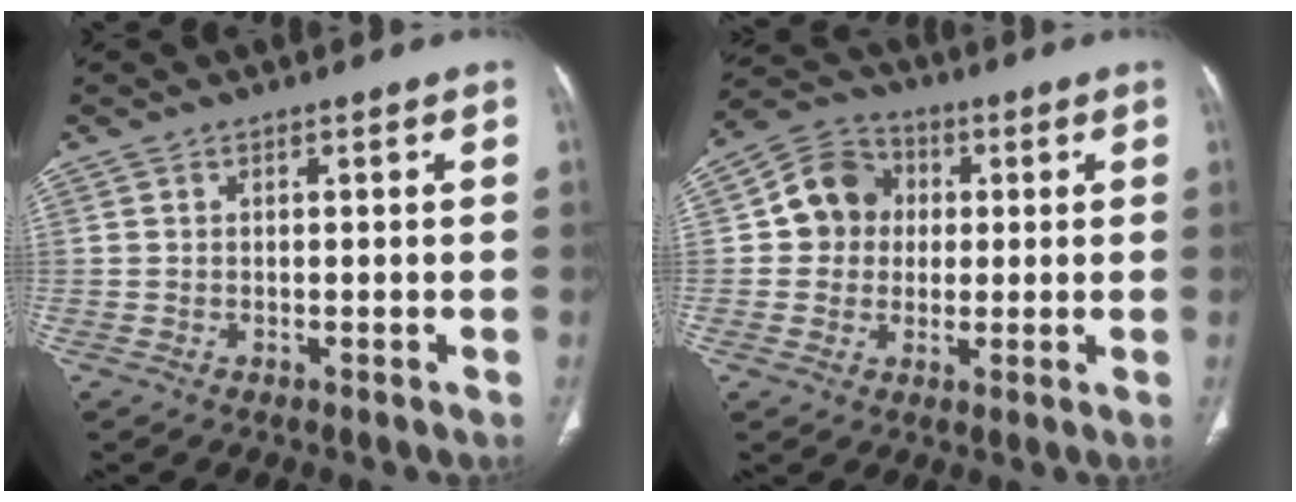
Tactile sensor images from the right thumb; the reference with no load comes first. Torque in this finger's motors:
{"motor_torque": [-0.35, 0.59, -0.08, -0.25, 0.03]}